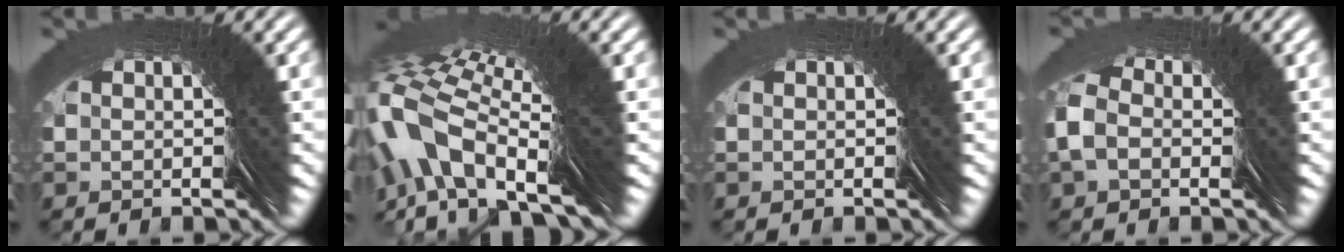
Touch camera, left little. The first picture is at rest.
{"total": 4.7, "force": [1.6, 1.7, 4.0], "torque": [-0.069, 0.026, 0.004]}
{"total": 0.0}
{"total": 4.0, "force": [1.2, 3.4, 1.6], "torque": [-0.038, 0.015, 0.006]}